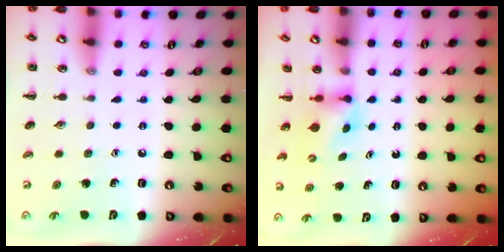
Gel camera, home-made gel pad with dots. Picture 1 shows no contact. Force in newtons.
{"total": 2.9, "press": 2.6, "slide": 1.2}